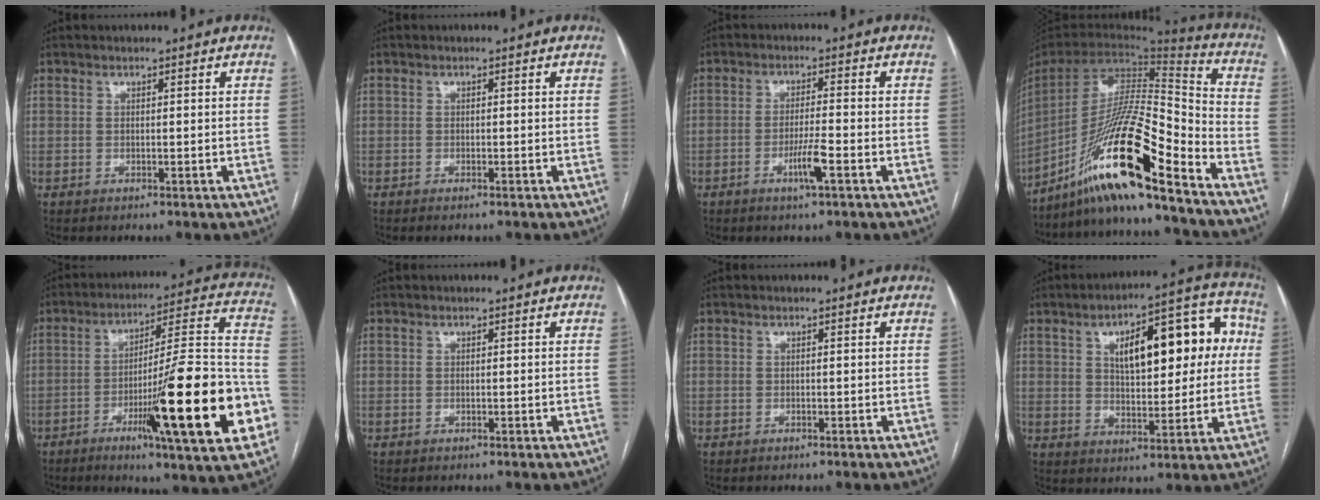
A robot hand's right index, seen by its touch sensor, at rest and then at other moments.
{"total": 0.8, "force": [-0.6, -0.1, 0.6], "torque": [-0.015, -0.001, -0.008]}
{"total": 4.4, "force": [-2.0, -0.2, 3.9], "torque": [-0.073, -0.006, -0.038]}
{"total": 20.2, "force": [-14.2, 0.7, 14.4], "torque": [-0.283, -0.007, -0.259]}
{"total": 24.3, "force": [-8.3, 1.4, 22.9], "torque": [-0.298, -0.007, -0.123]}
{"total": 0.0}
{"total": 0.0}
{"total": 16.0, "force": [3.8, 6.5, 14.1], "torque": [-0.185, 0.042, 0.060]}